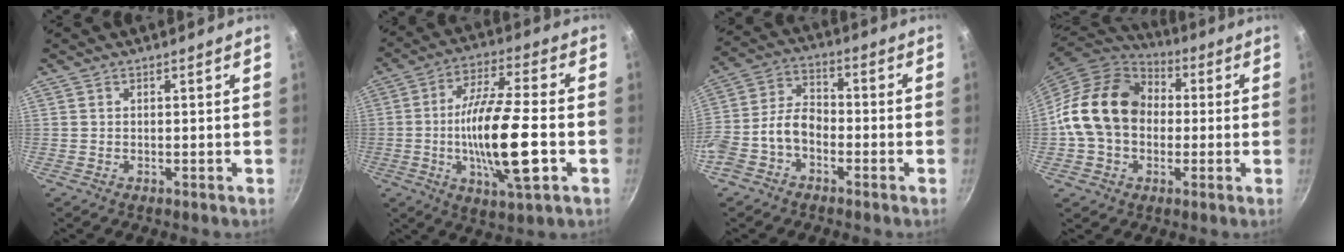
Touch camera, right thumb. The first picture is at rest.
{"total": 17.6, "force": [-3.5, 4.5, 16.6], "torque": [-0.299, 0.015, -0.068]}
{"total": 8.9, "force": [-3.4, 5.8, 5.9], "torque": [-0.112, 0.052, -0.076]}
{"total": 16.9, "force": [0.6, 13.2, 10.5], "torque": [-0.158, 0.034, 0.003]}